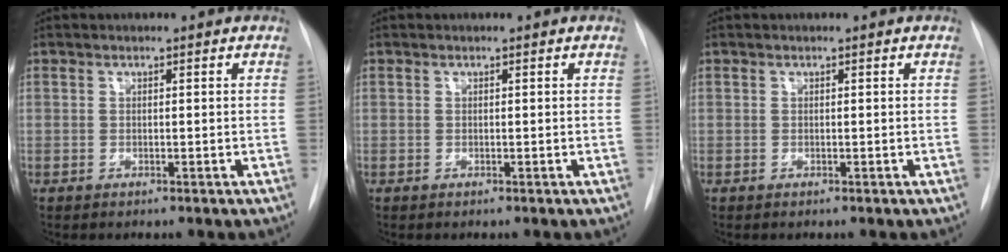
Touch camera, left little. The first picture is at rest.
{"total": 0.0}
{"total": 0.0}